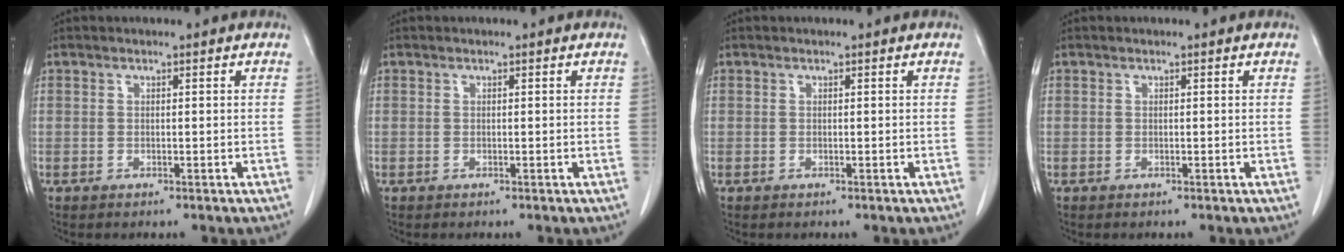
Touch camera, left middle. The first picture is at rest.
{"total": 0.0}
{"total": 0.0}
{"total": 0.0}